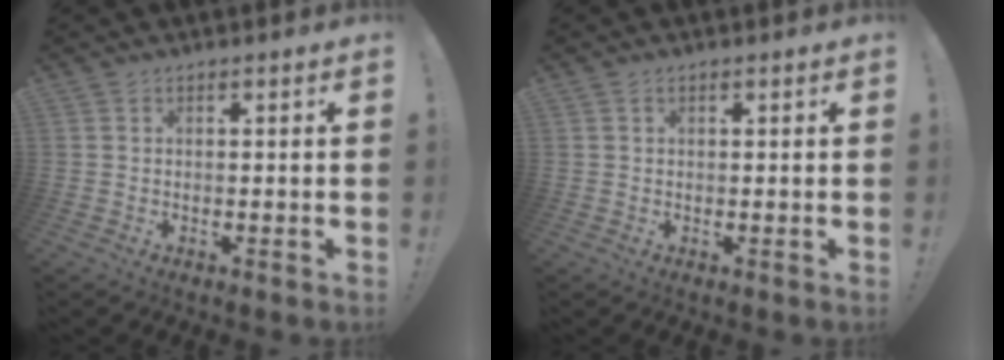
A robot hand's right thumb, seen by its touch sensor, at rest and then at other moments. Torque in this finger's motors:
{"motor_torque": [-0.07, -0.16, -0.27, 0.27, 0.07]}